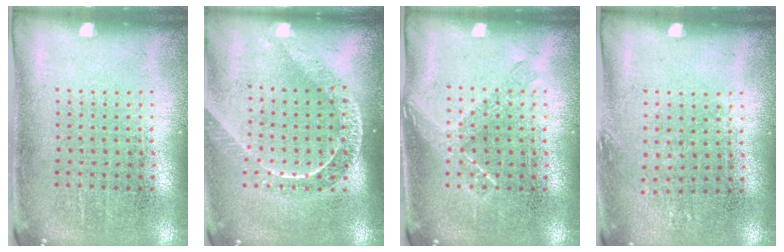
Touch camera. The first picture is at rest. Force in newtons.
{"total": 1.8, "press": 1.5, "slide": 1.0}
{"total": 1.0, "press": 0.9, "slide": 0.2}
{"total": 0.8, "press": 0.7, "slide": 0.3}